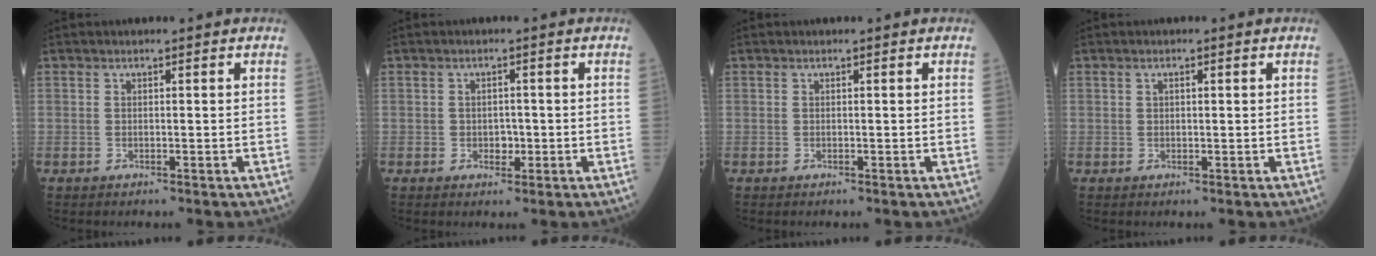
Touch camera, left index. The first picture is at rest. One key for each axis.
{"total": 1.7, "fx": -0.5, "fy": 1.4, "fz": 0.9, "tx": -0.010, "ty": 0.004, "tz": -0.006}
{"total": 0.0}
{"total": 0.9, "fx": 0.4, "fy": 0.4, "fz": 0.7, "tx": -0.012, "ty": 0.003, "tz": 0.008}